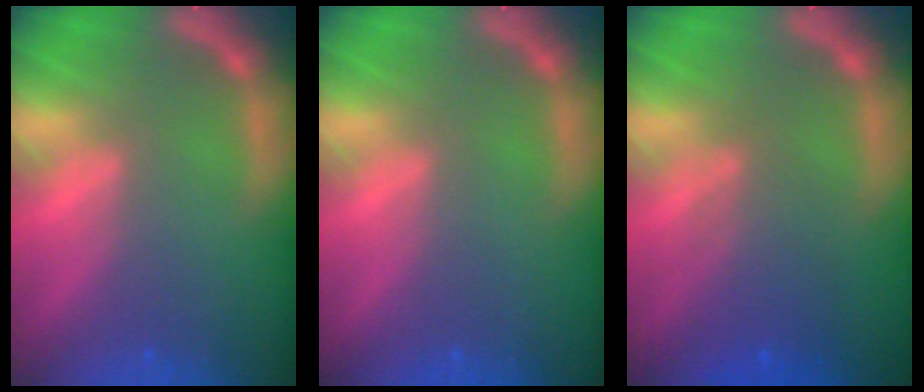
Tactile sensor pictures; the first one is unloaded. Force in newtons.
{"total": 0.0}
{"total": 4.1}